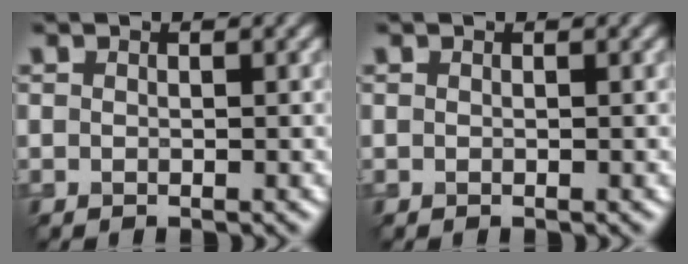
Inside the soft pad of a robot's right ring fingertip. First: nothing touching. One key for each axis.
{"total": 0.0}